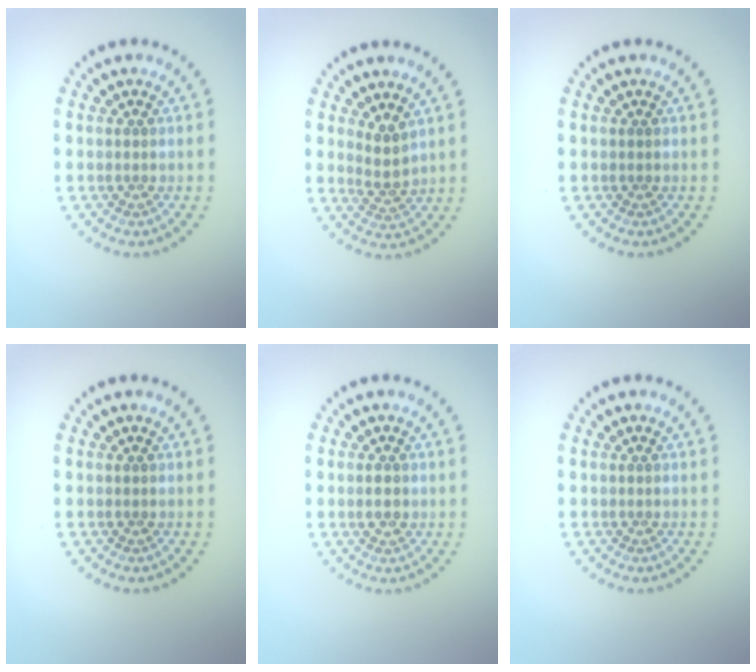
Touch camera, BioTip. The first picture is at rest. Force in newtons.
{"total": 1.8, "press": 1.3, "slide": 1.3}
{"total": 0.0}
{"total": 0.0}
{"total": 1.2, "press": 1.2, "slide": 0.1}
{"total": 0.0}